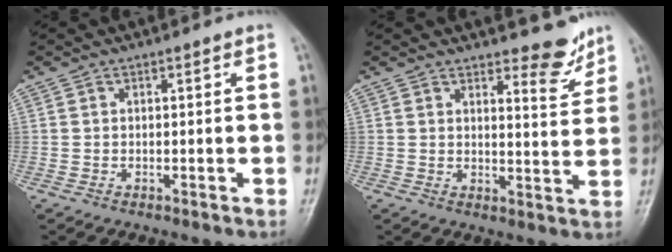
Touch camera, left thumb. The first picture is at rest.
{"total": 6.0, "force": [5.0, 2.0, 2.7], "torque": [-0.014, -0.045, 0.069]}